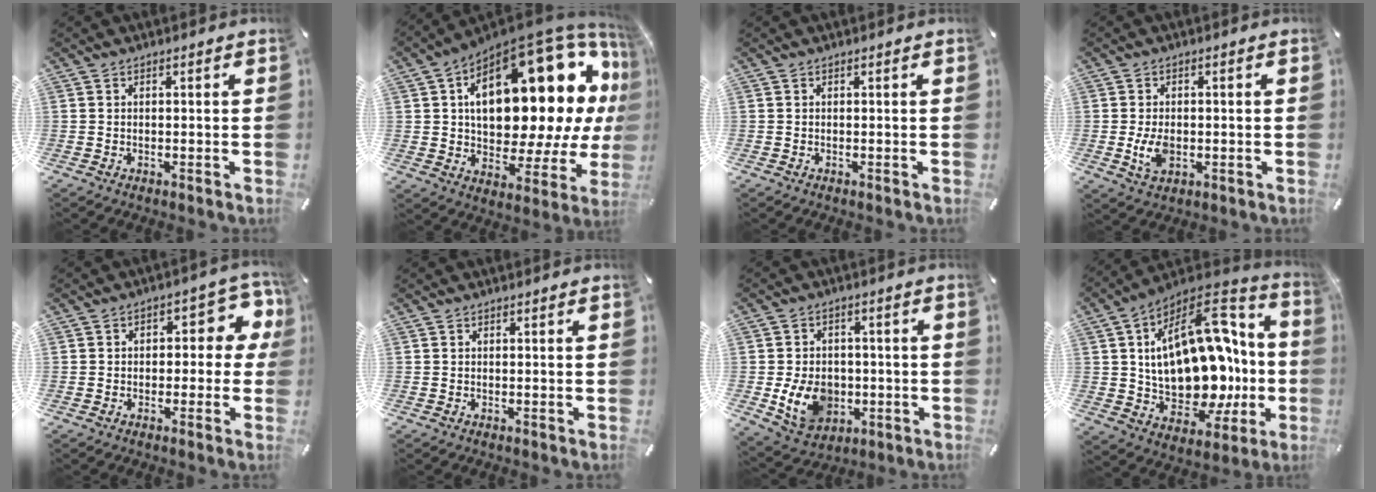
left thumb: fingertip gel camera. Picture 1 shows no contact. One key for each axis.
{"total": 27.9, "fx": 8.8, "fy": 14.3, "fz": 22.3, "tx": -0.314, "ty": -0.083, "tz": 0.158}
{"total": 0.0}
{"total": 5.4, "fx": -0.9, "fy": 3.6, "fz": 4.0, "tx": -0.095, "ty": -0.004, "tz": -0.018}
{"total": 8.6, "fx": 1.2, "fy": 5.6, "fz": 6.4, "tx": -0.080, "ty": -0.001, "tz": 0.018}
{"total": 0.0}
{"total": 11.1, "fx": -2.5, "fy": 8.8, "fz": 6.2, "tx": -0.127, "ty": 0.015, "tz": -0.040}
{"total": 27.0, "fx": 0.9, "fy": 17.4, "fz": 20.7, "tx": -0.344, "ty": -0.026, "tz": 0.039}